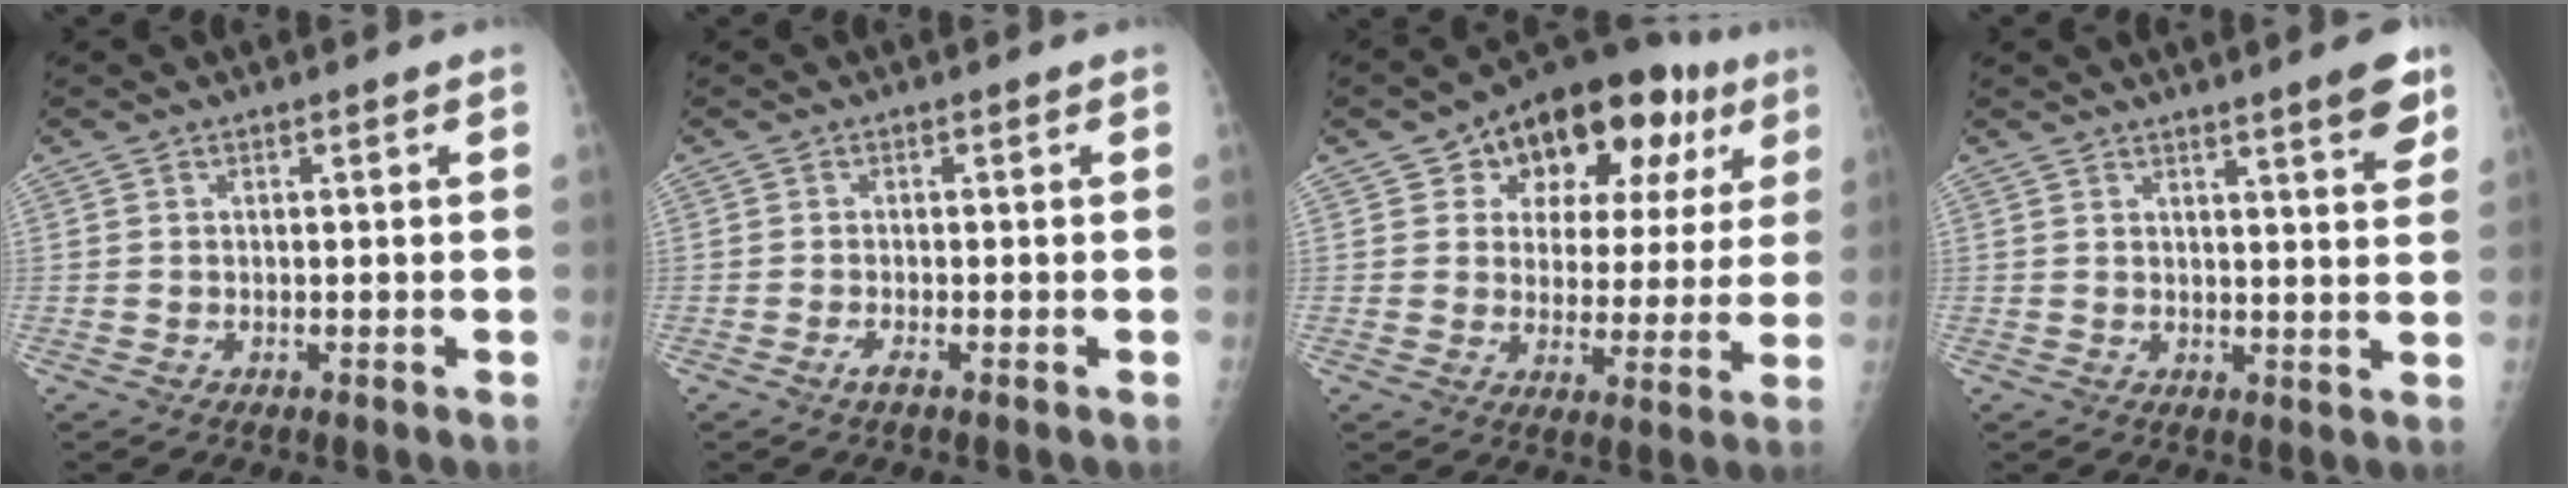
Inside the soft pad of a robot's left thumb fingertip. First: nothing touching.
{"total": 1.4, "force": [-0.8, 0.2, 1.1], "torque": [-0.027, -0.002, -0.021]}
{"total": 19.5, "force": [9.4, 11.9, 12.4], "torque": [-0.121, -0.001, 0.130]}
{"total": 5.9, "force": [4.0, 0.8, 4.3], "torque": [-0.047, -0.023, 0.050]}